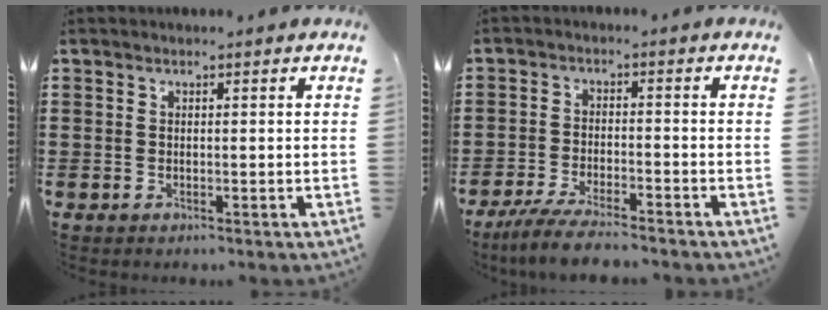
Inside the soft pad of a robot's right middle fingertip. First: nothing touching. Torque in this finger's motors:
{"motor_torque": [1.36, -0.68, 0.44, 0.10]}